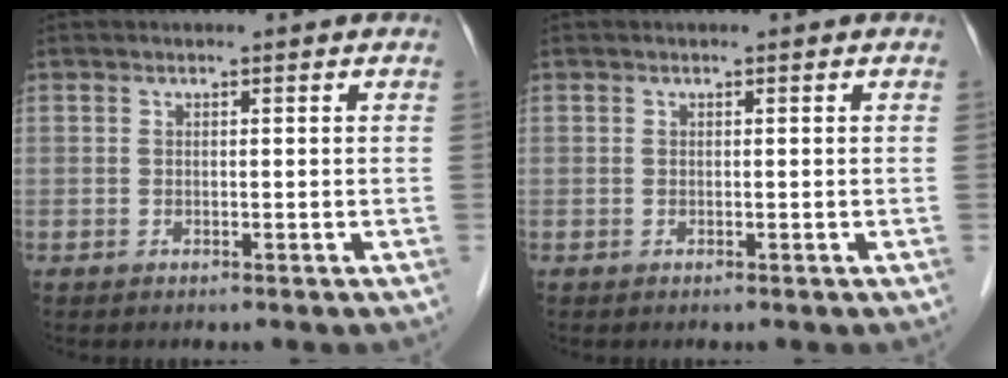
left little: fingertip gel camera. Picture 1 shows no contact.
{"total": 0.0}